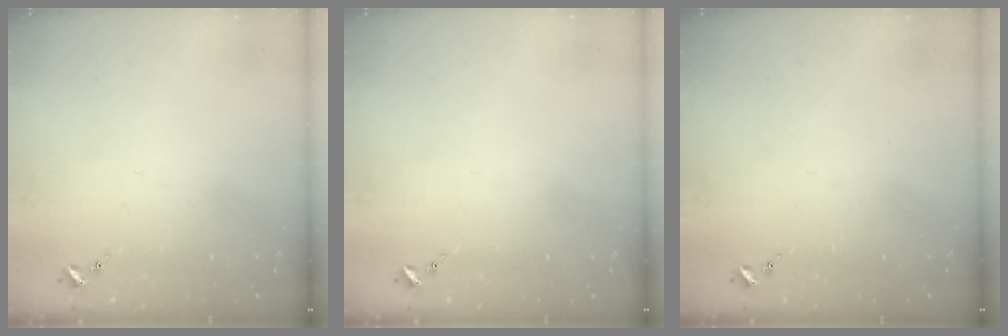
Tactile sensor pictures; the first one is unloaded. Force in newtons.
{"total": 0.0}
{"total": 0.0}